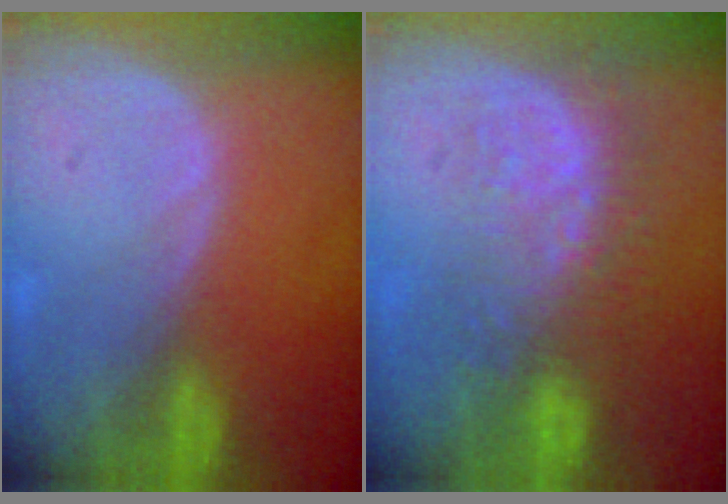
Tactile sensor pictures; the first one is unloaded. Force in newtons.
{"total": 9.1, "press": 8.7, "slide": 2.6}